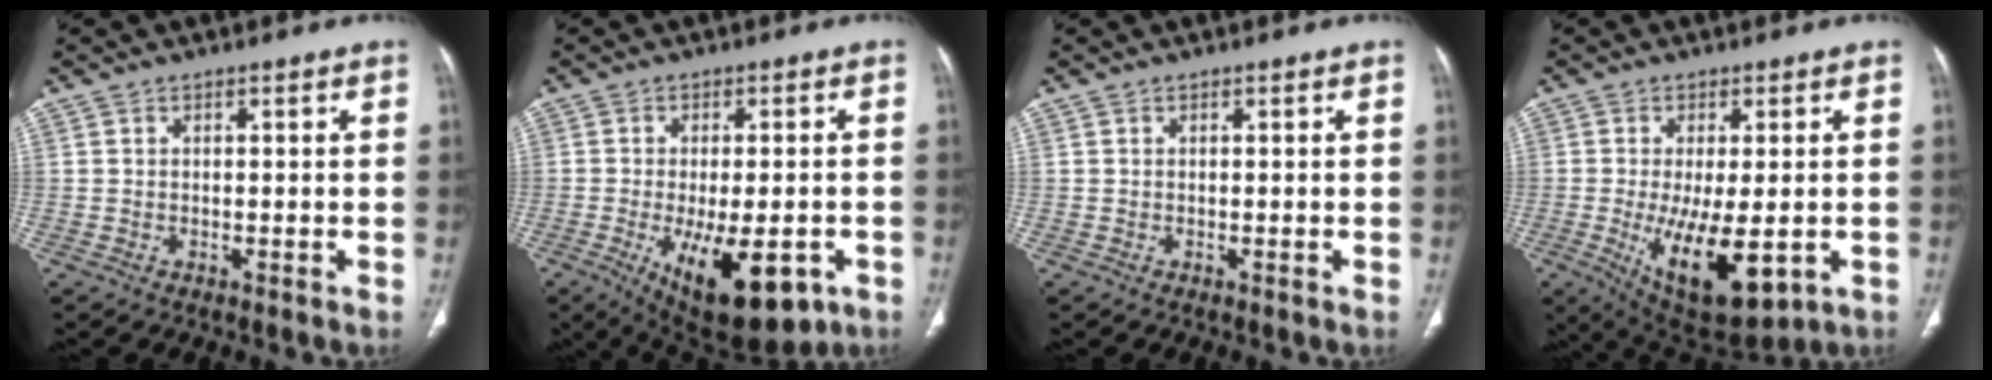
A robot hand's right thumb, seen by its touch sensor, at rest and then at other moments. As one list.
[{"total": 16.6, "force": [-6.6, 7.3, 13.3], "torque": [-0.187, -0.003, -0.078]}, {"total": 0.0}, {"total": 14.6, "force": [-3.8, 6.1, 12.8], "torque": [-0.209, -0.021, -0.036]}]